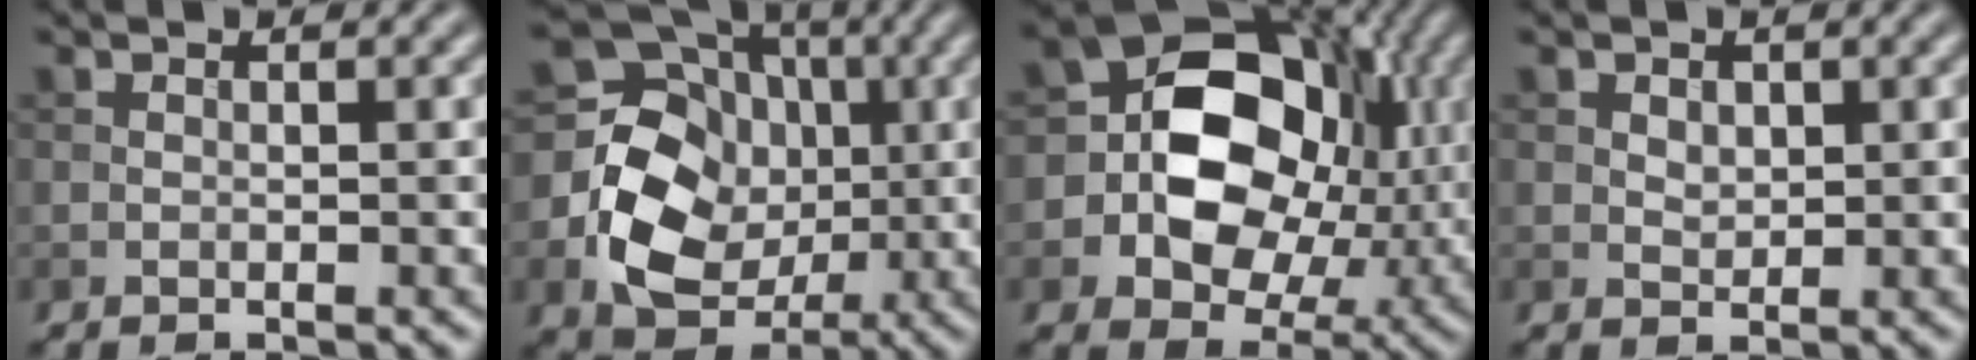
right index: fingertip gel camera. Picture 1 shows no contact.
{"total": 12.8, "force": [-1.7, 10.7, 6.8], "torque": [-0.099, -0.016, -0.048]}
{"total": 13.0, "force": [0.6, 10.0, 8.3], "torque": [-0.129, 0.000, -0.004]}
{"total": 1.3, "force": [0.5, 1.0, 0.7], "torque": [-0.012, -0.002, 0.010]}